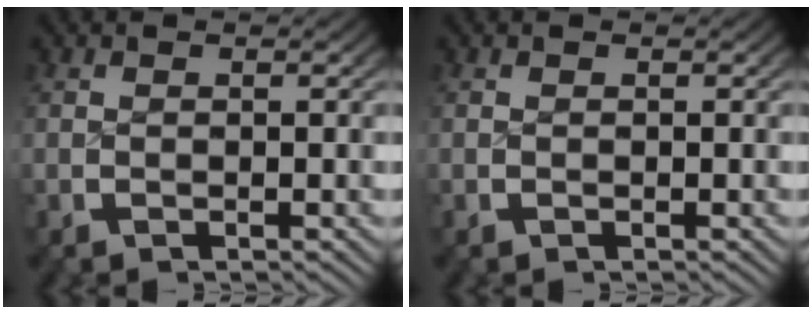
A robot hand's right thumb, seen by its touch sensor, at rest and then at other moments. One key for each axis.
{"total": 0.0}